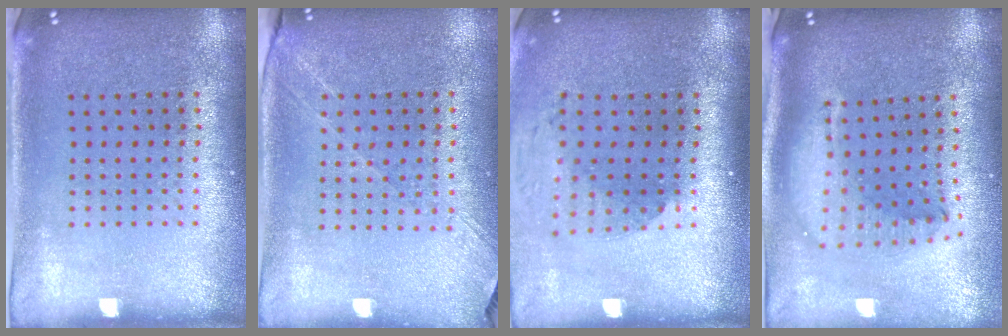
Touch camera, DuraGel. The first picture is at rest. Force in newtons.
{"total": 1.4, "press": 1.3, "slide": 0.6}
{"total": 1.6, "press": 1.3, "slide": 0.9}
{"total": 2.2, "press": 1.7, "slide": 1.4}